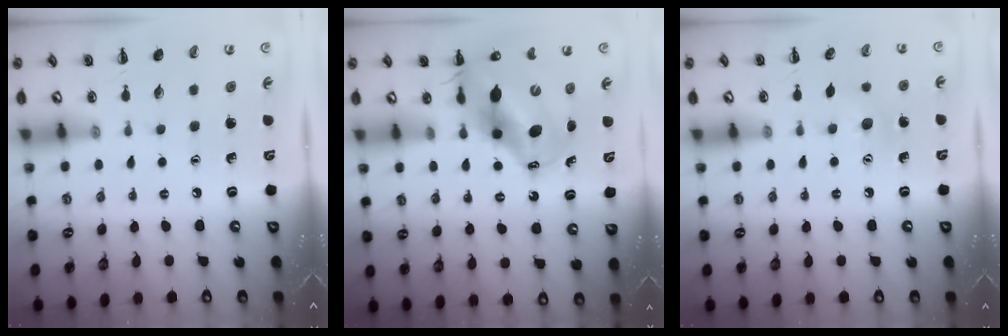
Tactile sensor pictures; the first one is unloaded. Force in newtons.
{"total": 14.2, "press": 13.7, "slide": 3.8}
{"total": 6.0, "press": 5.9, "slide": 1.4}